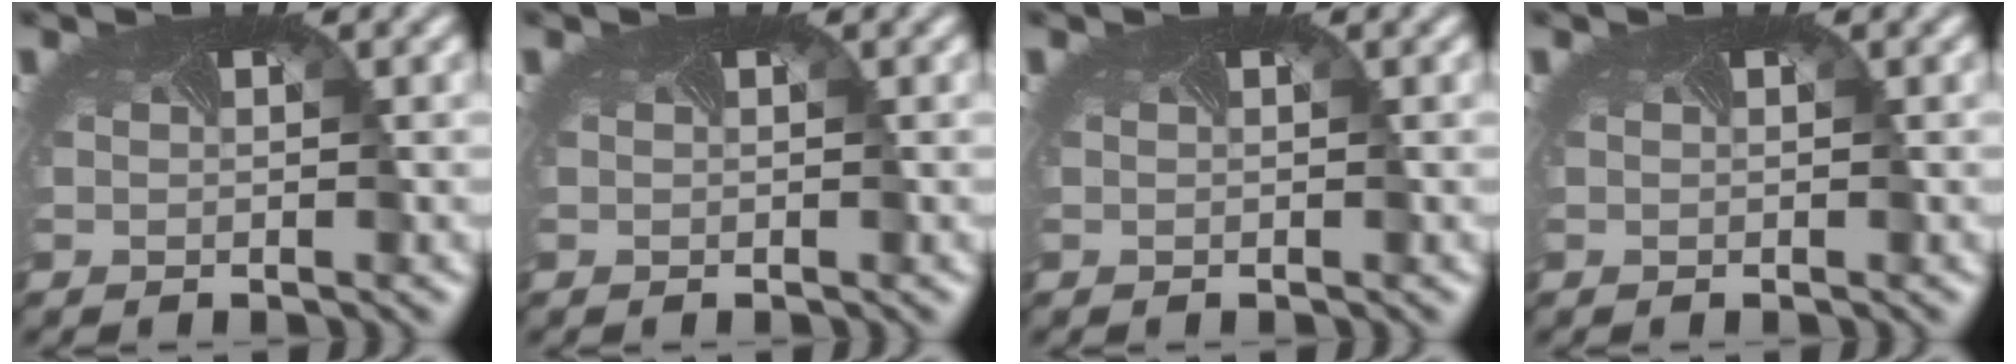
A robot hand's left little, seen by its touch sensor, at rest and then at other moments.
{"total": 0.0}
{"total": 0.0}
{"total": 0.0}